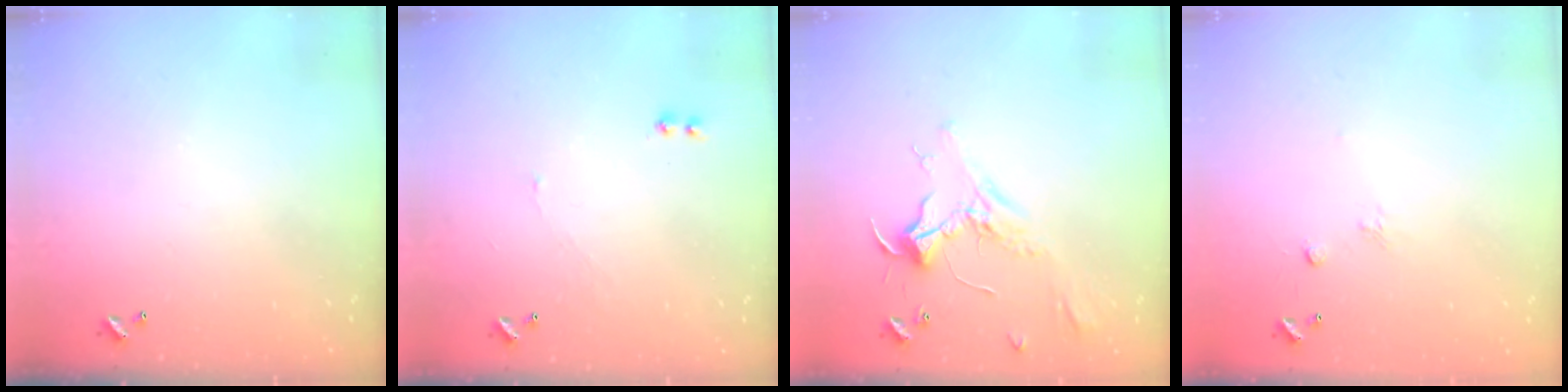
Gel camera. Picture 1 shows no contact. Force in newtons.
{"total": 1.6, "press": 1.5, "slide": 0.6}
{"total": 2.4, "press": 2.3, "slide": 0.8}
{"total": 4.5, "press": 4.4, "slide": 0.8}